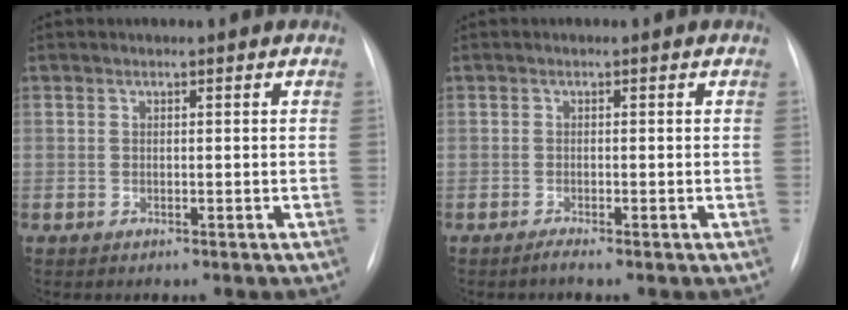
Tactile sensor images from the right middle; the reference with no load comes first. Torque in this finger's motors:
{"motor_torque": [0.03, 0.00, 0.00, 0.00]}